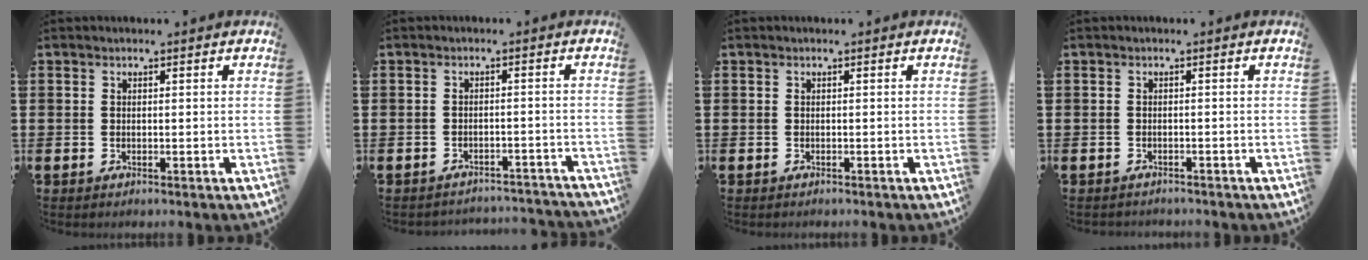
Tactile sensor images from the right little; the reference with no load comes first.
{"total": 1.9, "force": [-1.9, 0.0, -0.1], "torque": [-0.004, 0.004, -0.042]}
{"total": 0.0}
{"total": 0.6, "force": [-0.6, 0.1, -0.1], "torque": [0.000, 0.000, -0.014]}